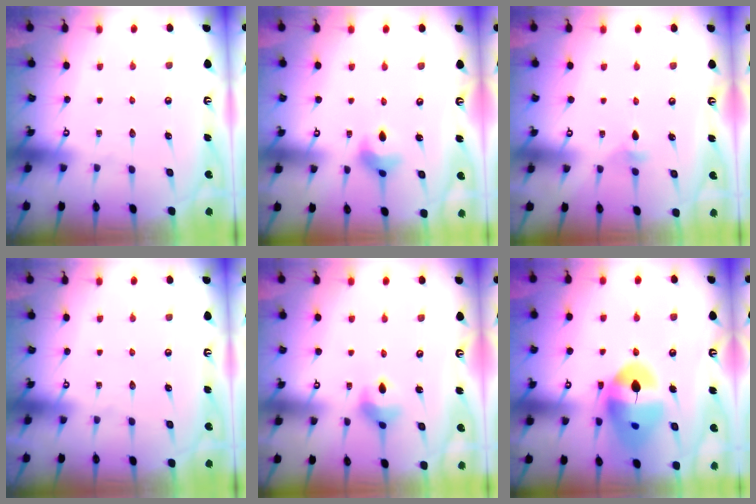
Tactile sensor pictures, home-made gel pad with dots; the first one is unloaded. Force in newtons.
{"total": 6.0, "press": 5.9, "slide": 0.6}
{"total": 3.5, "press": 3.5, "slide": 0.7}
{"total": 0.0}
{"total": 5.8, "press": 5.8, "slide": 0.6}
{"total": 16.8, "press": 16.7, "slide": 2.1}